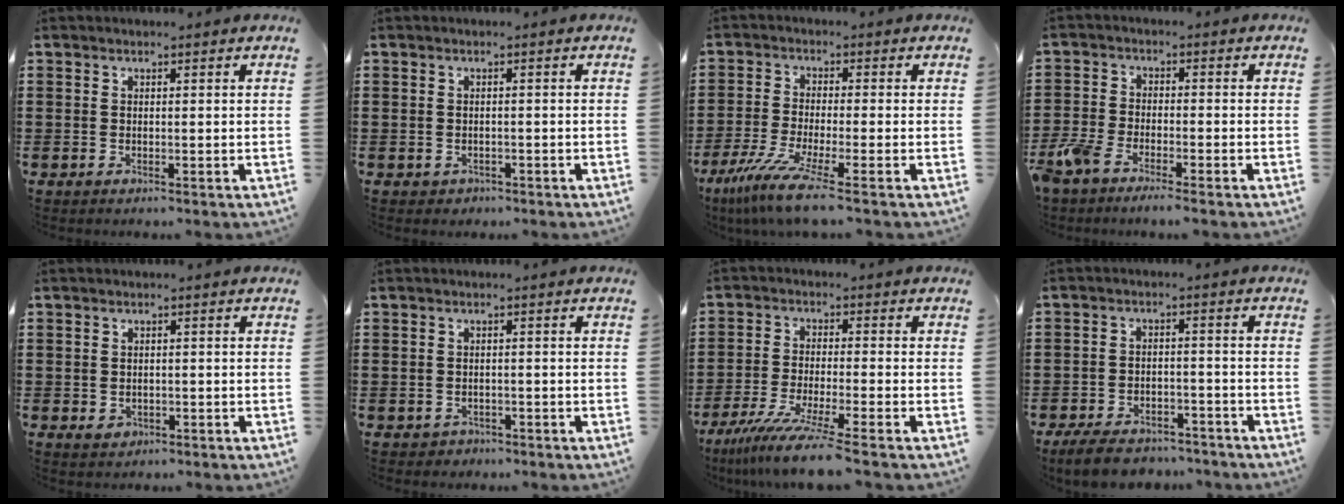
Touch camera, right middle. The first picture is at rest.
{"total": 0.5, "force": [-0.4, 0.4, 0.0], "torque": [-0.003, 0.001, -0.009]}
{"total": 7.1, "force": [-5.0, 0.1, 5.1], "torque": [-0.124, -0.028, -0.099]}
{"total": 4.1, "force": [-3.6, 0.8, 1.7], "torque": [-0.065, -0.011, -0.082]}
{"total": 1.1, "force": [-0.4, 0.8, 0.6], "torque": [-0.015, 0.001, -0.008]}
{"total": 0.9, "force": [-0.8, 0.4, -0.1], "torque": [-0.003, -0.001, -0.019]}
{"total": 7.8, "force": [-6.2, -0.5, 4.6], "torque": [-0.096, -0.020, -0.119]}
{"total": 5.6, "force": [-5.3, 1.1, 1.5], "torque": [-0.034, 0.005, -0.105]}